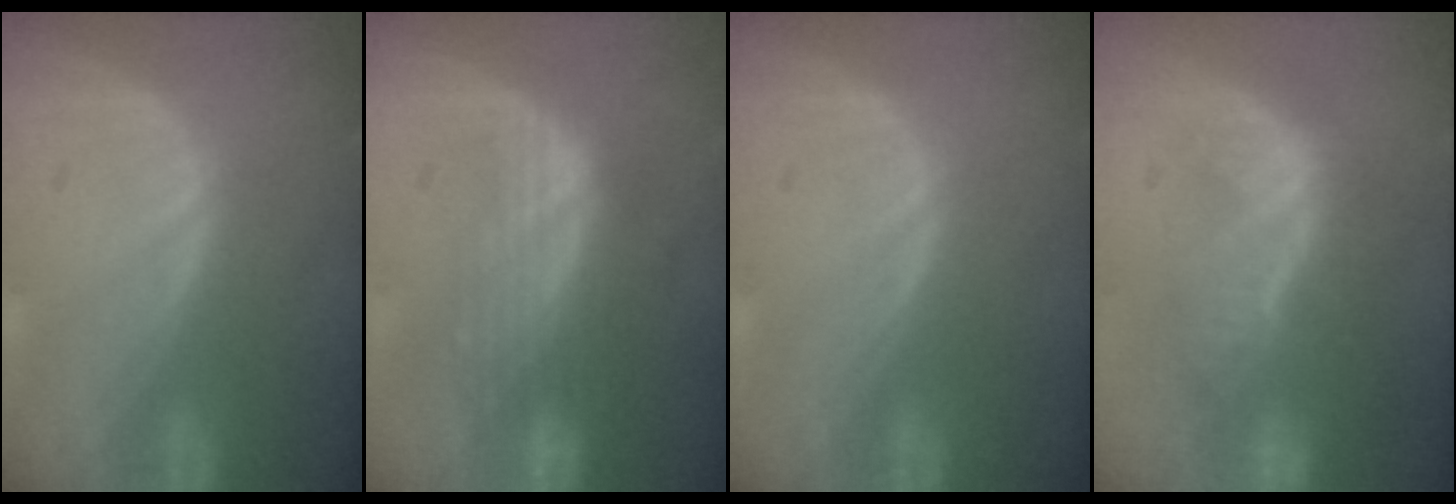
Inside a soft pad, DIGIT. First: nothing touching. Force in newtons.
{"total": 7.5, "press": 6.9, "slide": 2.8}
{"total": 0.0}
{"total": 9.1, "press": 8.4, "slide": 3.5}